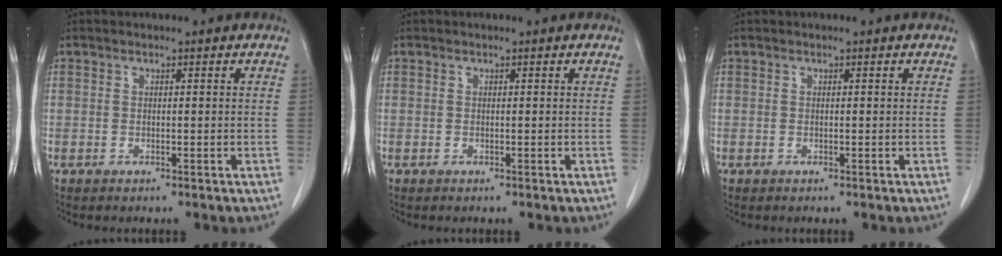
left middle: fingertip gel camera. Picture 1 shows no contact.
{"total": 0.0}
{"total": 0.0}